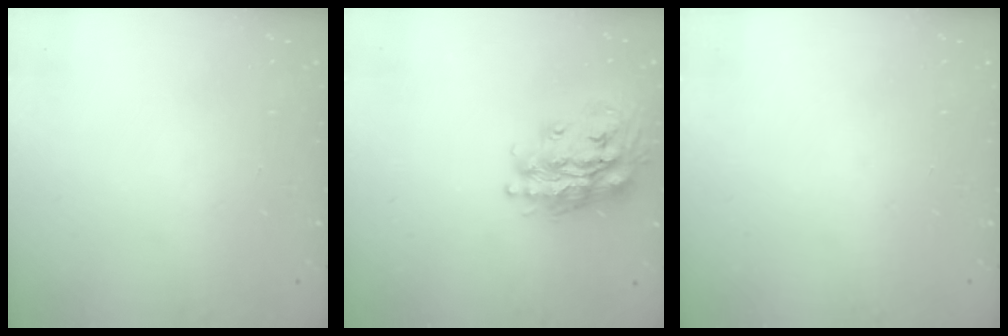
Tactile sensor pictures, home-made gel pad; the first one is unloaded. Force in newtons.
{"total": 18.8, "press": 18.8, "slide": 1.5}
{"total": 0.0}